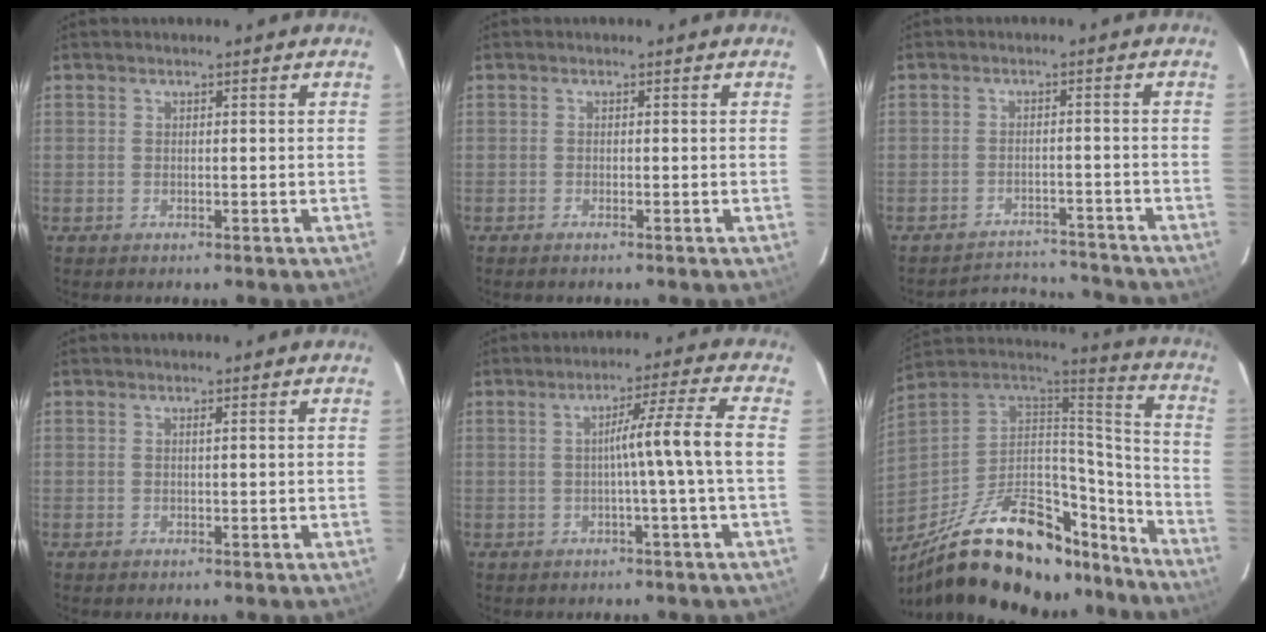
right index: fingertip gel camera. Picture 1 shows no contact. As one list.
[{"total": 0.6, "force": [-0.5, -0.1, 0.3], "torque": [-0.010, -0.001, -0.009]}, {"total": 7.1, "force": [-6.9, 1.0, -1.4], "torque": [0.017, 0.019, -0.099]}, {"total": 0.0}, {"total": 6.9, "force": [-0.5, -2.1, 6.5], "torque": [-0.099, 0.012, -0.004]}, {"total": 27.8, "force": [-20.7, 10.8, 15.0], "torque": [-0.264, 0.015, -0.330]}]